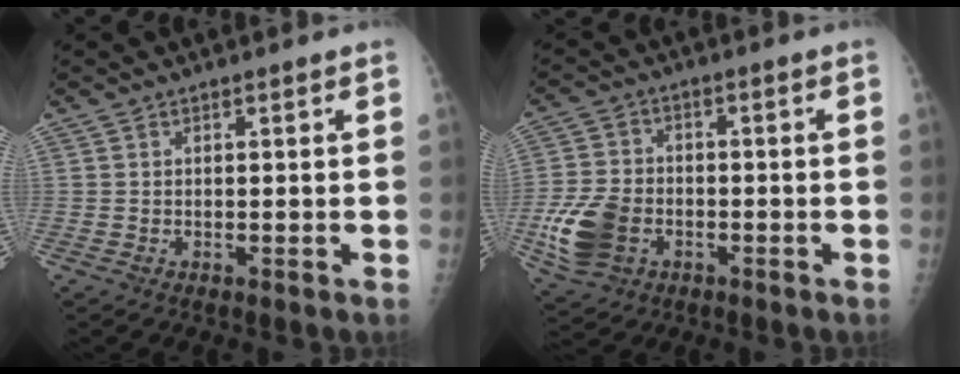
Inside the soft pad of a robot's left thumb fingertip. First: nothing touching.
{"total": 10.8, "force": [-3.3, 7.8, 6.8], "torque": [-0.137, 0.009, -0.060]}